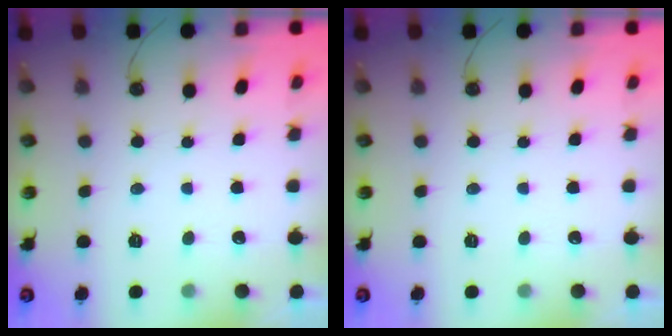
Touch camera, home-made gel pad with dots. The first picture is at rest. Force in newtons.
{"total": 0.0}